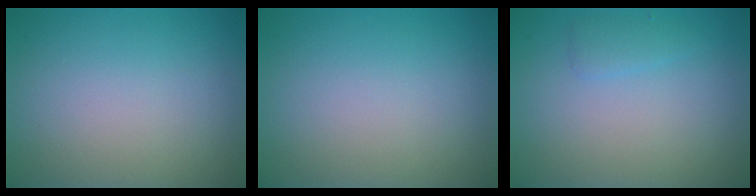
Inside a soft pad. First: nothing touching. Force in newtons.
{"total": 0.0}
{"total": 1.0, "press": 1.0, "slide": 0.1}